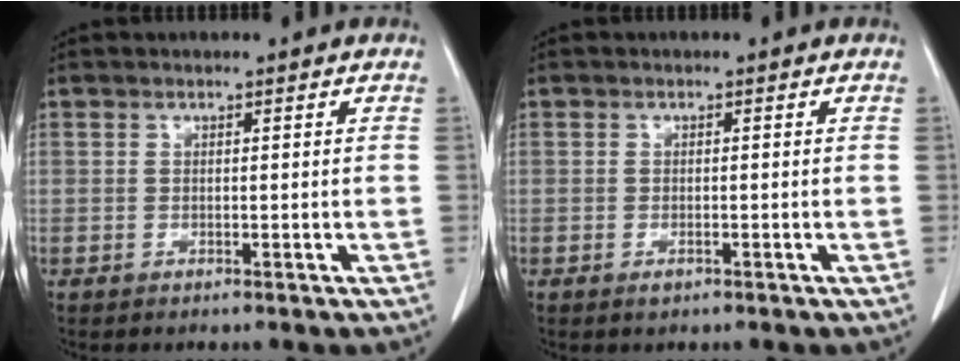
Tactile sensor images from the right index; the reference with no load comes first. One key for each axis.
{"total": 1.0, "fx": -0.5, "fy": 0.3, "fz": 0.8, "tx": -0.014, "ty": -0.002, "tz": -0.004}